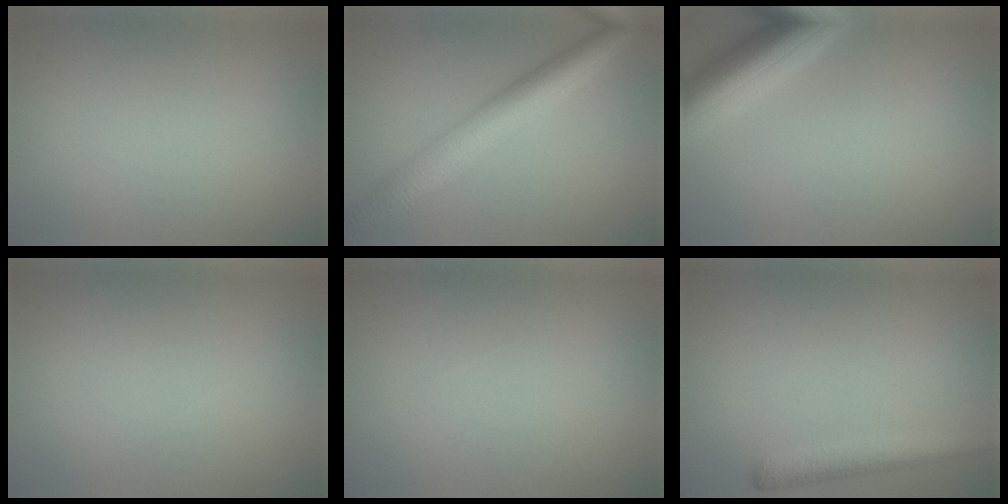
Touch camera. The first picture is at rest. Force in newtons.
{"total": 7.2, "press": 7.2, "slide": 0.1}
{"total": 6.6, "press": 6.5, "slide": 0.5}
{"total": 0.0}
{"total": 0.0}
{"total": 2.9, "press": 2.9, "slide": 0.2}